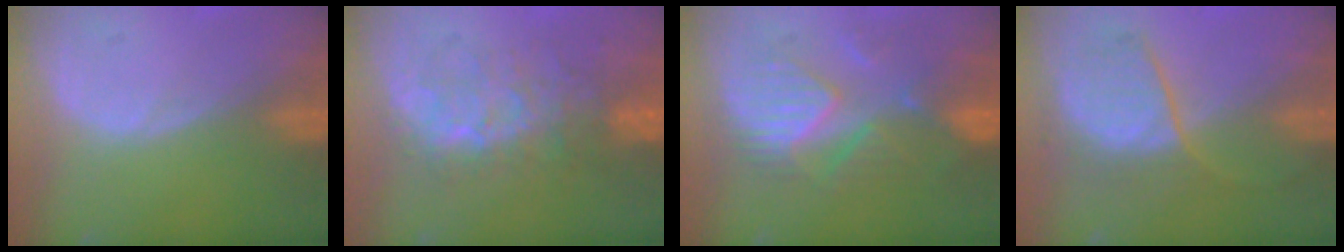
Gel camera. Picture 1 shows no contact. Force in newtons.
{"total": 8.1, "press": 7.8, "slide": 1.9}
{"total": 8.6, "press": 8.6, "slide": 0.3}
{"total": 7.0, "press": 6.9, "slide": 0.8}